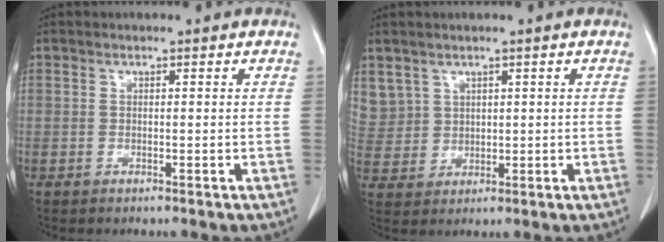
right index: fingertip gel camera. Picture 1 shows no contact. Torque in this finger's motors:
{"motor_torque": [-0.35, 0.38, 0.00, 0.00]}